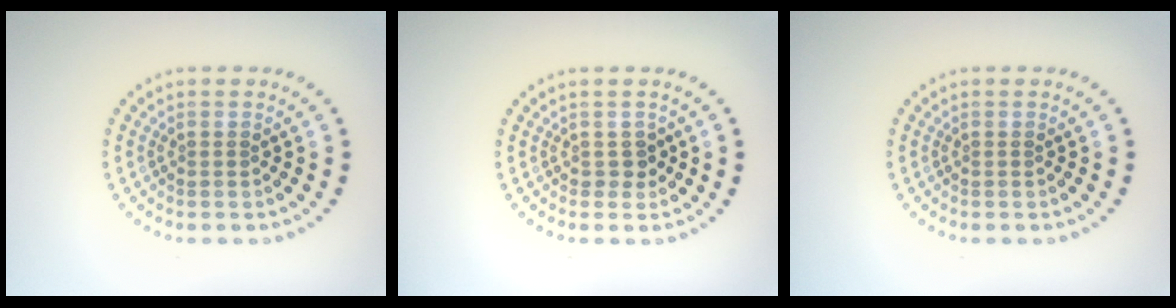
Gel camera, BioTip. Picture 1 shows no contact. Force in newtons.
{"total": 1.1, "press": 1.0, "slide": 0.4}
{"total": 0.0}